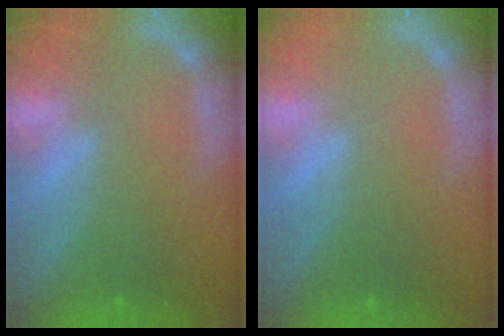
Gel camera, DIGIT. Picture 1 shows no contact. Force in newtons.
{"total": 0.0}